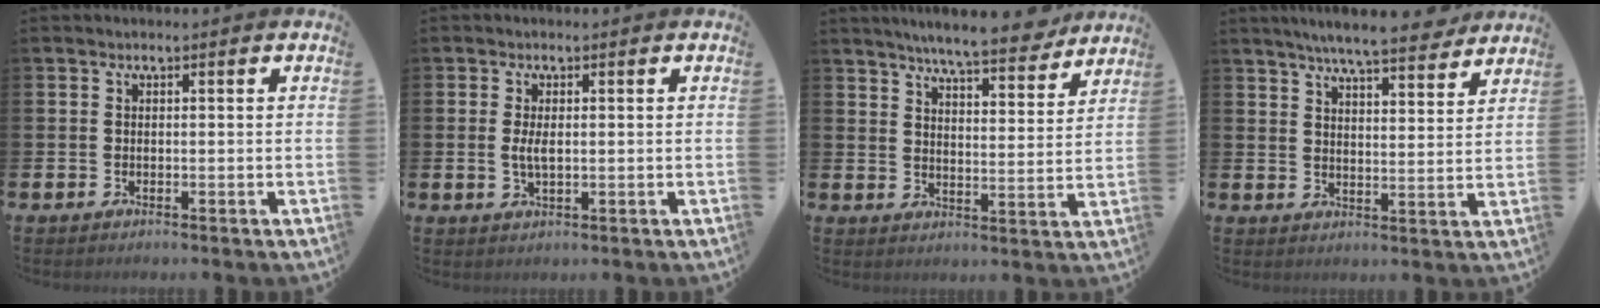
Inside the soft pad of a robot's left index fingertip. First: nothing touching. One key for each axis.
{"total": 2.4, "fx": 0.2, "fy": 1.0, "fz": 2.2, "tx": -0.041, "ty": 0.001, "tz": 0.002}
{"total": 7.7, "fx": 7.3, "fy": 0.5, "fz": 2.4, "tx": -0.043, "ty": -0.047, "tz": 0.125}
{"total": 7.2, "fx": 6.8, "fy": 0.4, "fz": 2.3, "tx": -0.040, "ty": -0.044, "tz": 0.116}